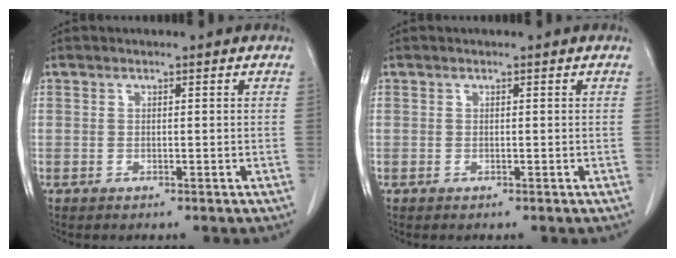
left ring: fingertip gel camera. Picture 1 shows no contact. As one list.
[{"total": 0.0}]